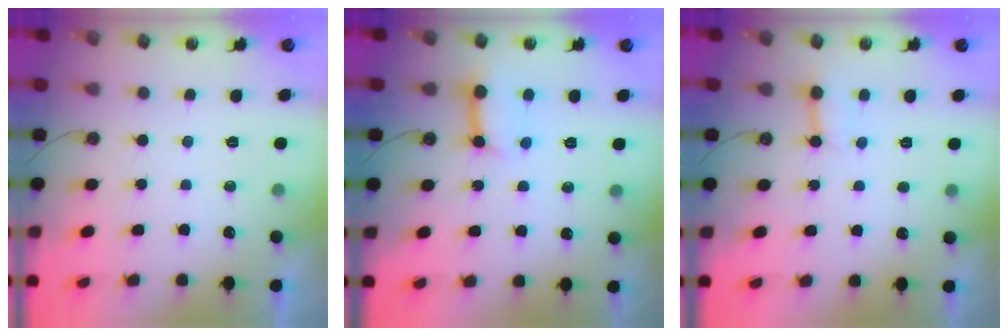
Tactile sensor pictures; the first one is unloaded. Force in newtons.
{"total": 9.7, "press": 9.6, "slide": 1.0}
{"total": 3.2, "press": 3.1, "slide": 0.4}